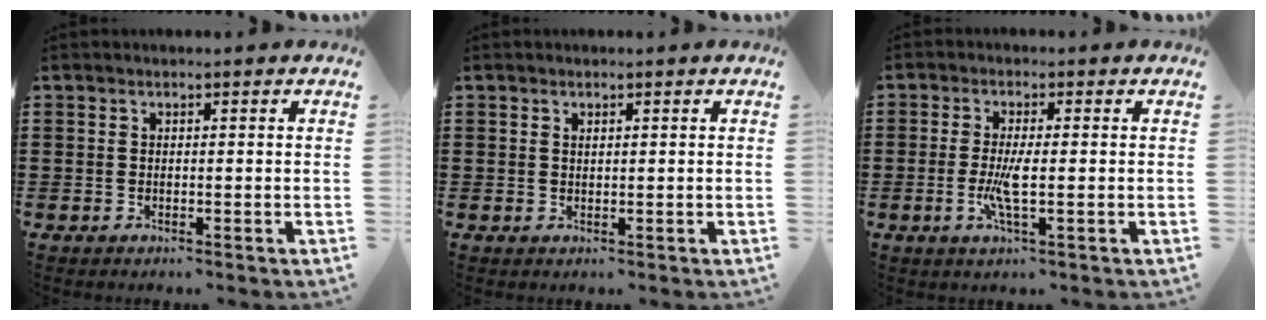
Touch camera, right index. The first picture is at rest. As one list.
[{"total": 0.6, "force": [0.4, 0.3, 0.2], "torque": [-0.005, 0.002, 0.008]}, {"total": 4.2, "force": [-0.8, 0.6, 4.1], "torque": [-0.093, -0.011, -0.021]}]